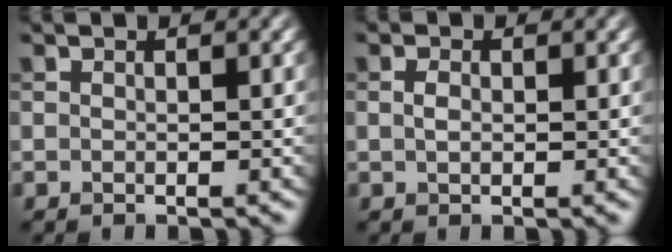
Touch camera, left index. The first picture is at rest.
{"total": 1.2, "force": [0.1, 0.7, 1.0], "torque": [-0.020, 0.001, 0.001]}